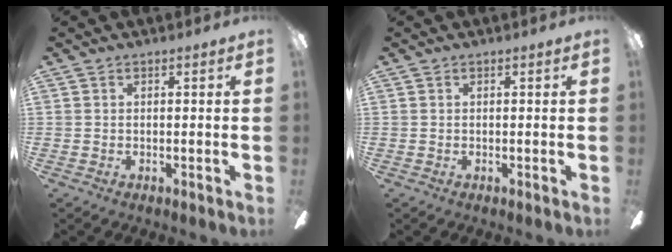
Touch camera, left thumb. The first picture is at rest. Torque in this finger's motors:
{"motor_torque": [0.00, 0.00, -0.03, 0.10, 0.00]}